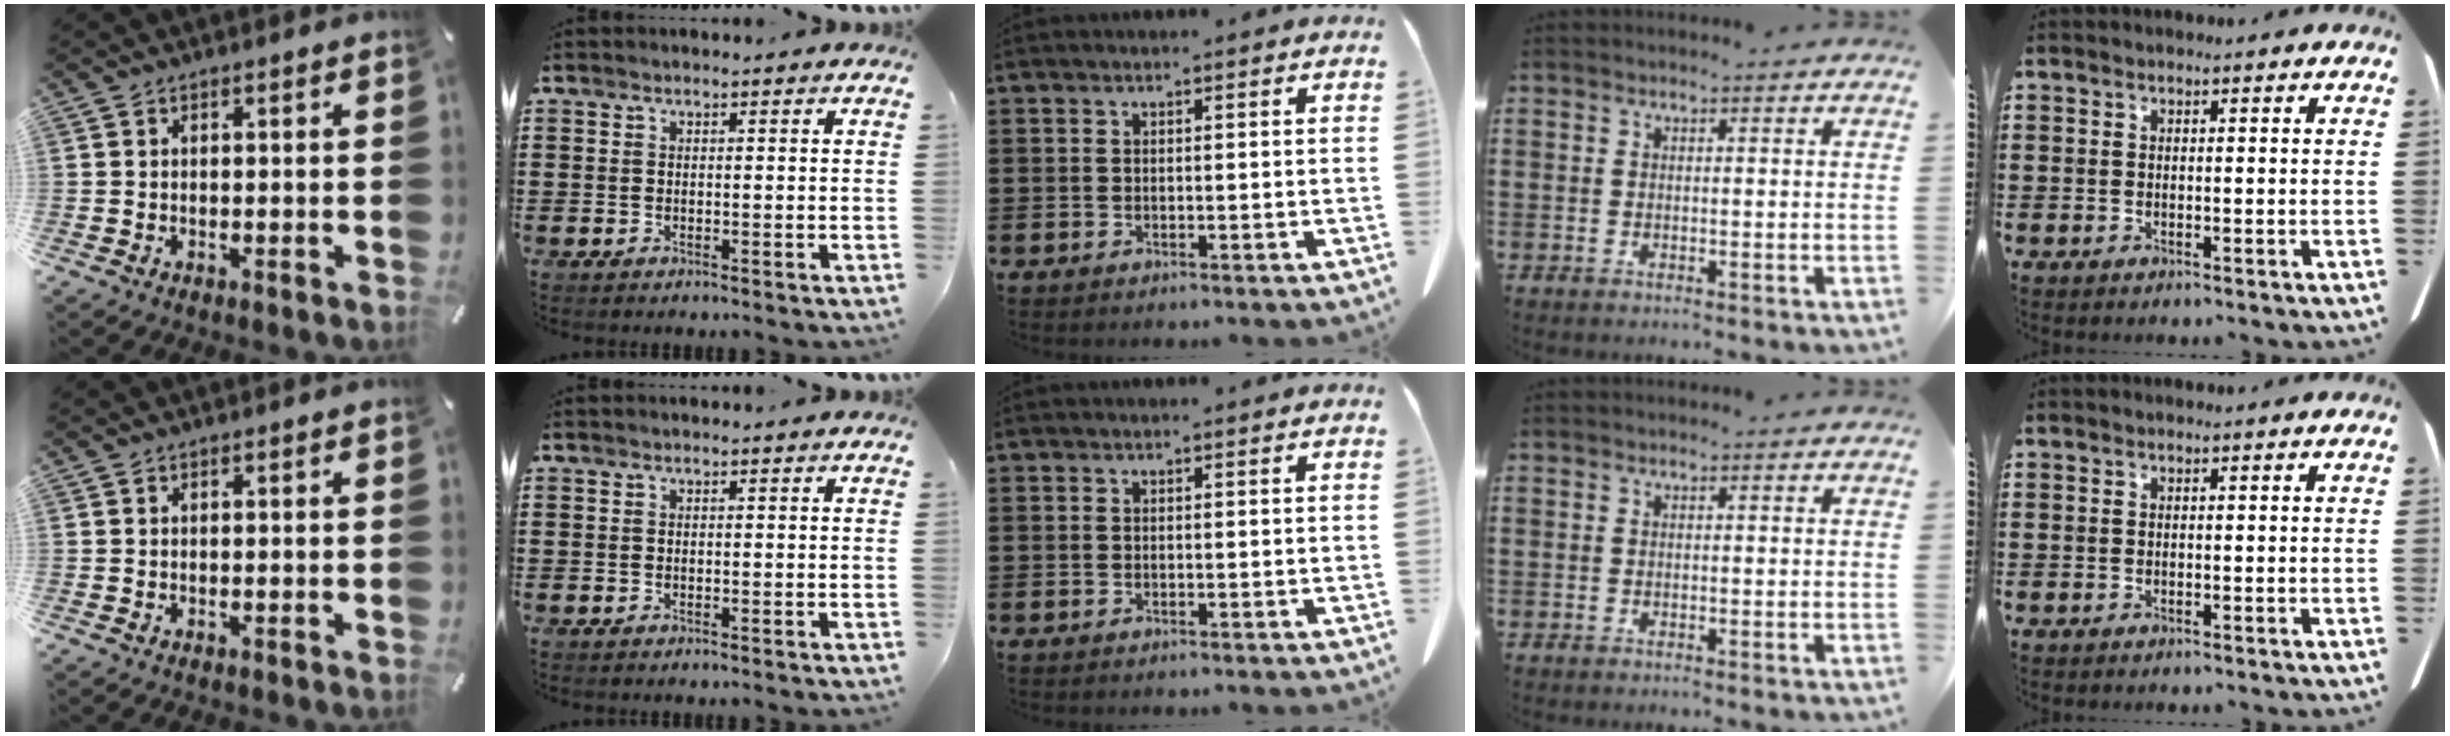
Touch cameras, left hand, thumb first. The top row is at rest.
{}